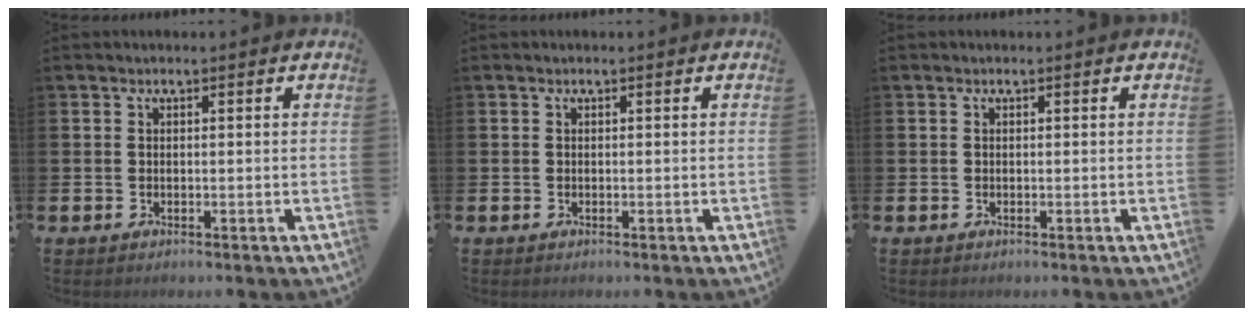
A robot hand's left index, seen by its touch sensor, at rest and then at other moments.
{"total": 0.0}
{"total": 0.0}